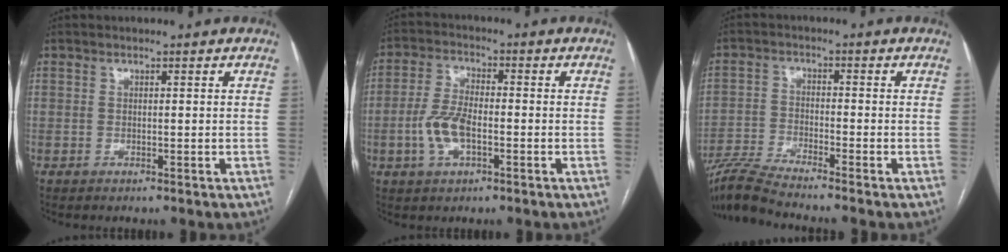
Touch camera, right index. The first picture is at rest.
{"total": 6.8, "force": [-2.0, 2.7, 5.9], "torque": [-0.133, 0.006, -0.038]}
{"total": 7.7, "force": [-7.0, -1.5, 2.8], "torque": [-0.056, -0.023, -0.135]}